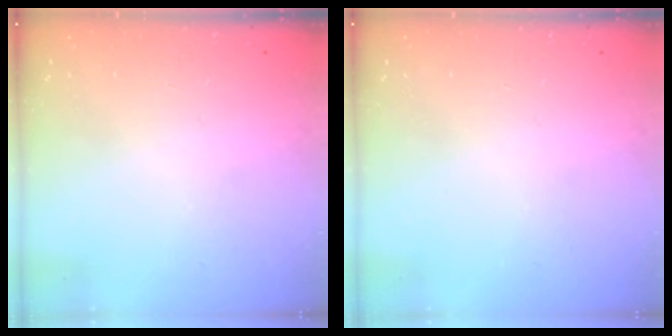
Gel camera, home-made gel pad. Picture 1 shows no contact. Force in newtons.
{"total": 0.0}